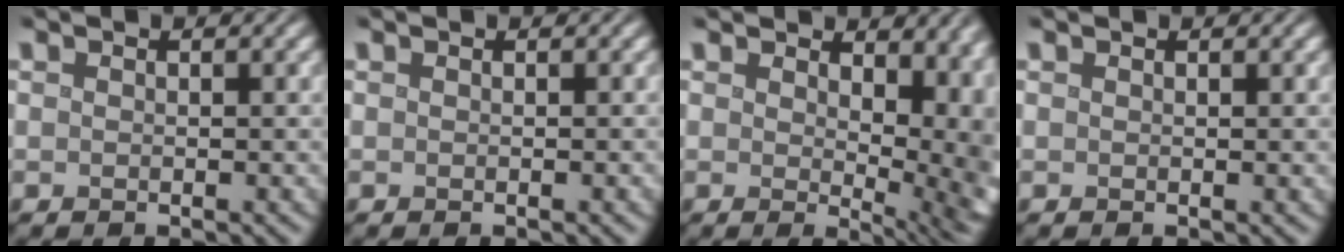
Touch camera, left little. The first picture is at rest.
{"total": 0.8, "force": [-0.1, 0.2, 0.8], "torque": [-0.005, 0.002, -0.002]}
{"total": 7.8, "force": [3.1, 3.8, 6.0], "torque": [-0.048, -0.010, 0.053]}
{"total": 0.6, "force": [0.5, 0.0, 0.4], "torque": [-0.002, 0.001, 0.008]}